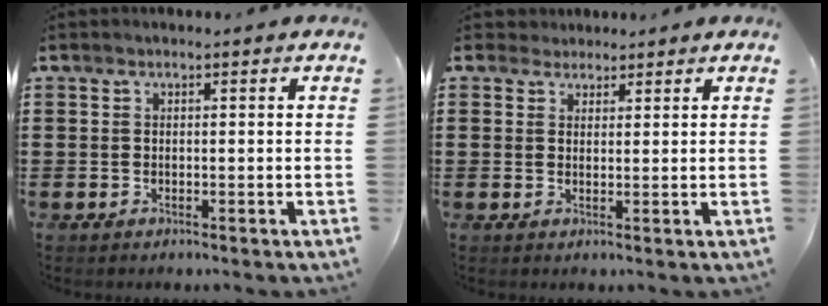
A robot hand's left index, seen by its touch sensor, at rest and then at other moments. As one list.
[{"total": 2.2, "force": [1.8, 1.2, -0.1], "torque": [-0.007, 0.009, 0.036]}]